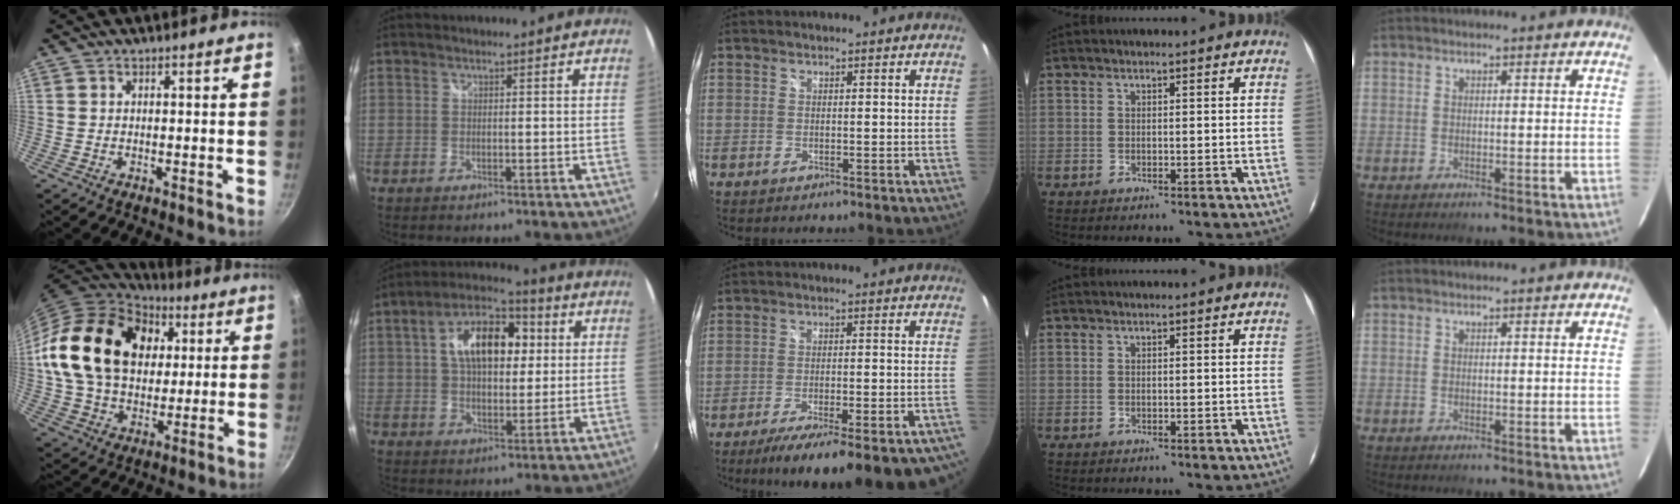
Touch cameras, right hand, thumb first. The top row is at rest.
{"thumb": {"total": 24.1, "force": [5.3, 17.8, 15.3], "torque": [-0.238, 0.012, 0.092]}, "index": {"total": 14.6, "force": [3.3, 8.2, 11.6], "torque": [-0.198, 0.033, 0.047]}, "middle": {"total": 23.5, "force": [-19.2, 4.8, 12.7], "torque": [-0.195, -0.046, -0.254]}}